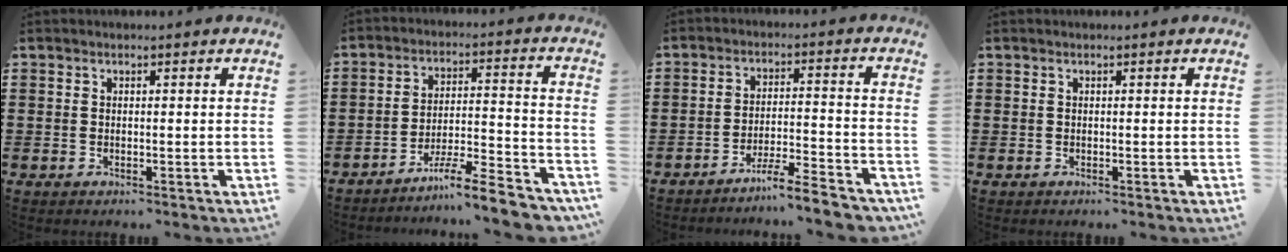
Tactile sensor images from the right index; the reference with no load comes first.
{"total": 8.5, "force": [-7.5, 0.4, 4.1], "torque": [-0.062, 0.009, -0.143]}
{"total": 6.4, "force": [-5.8, 0.0, 2.7], "torque": [-0.048, -0.005, -0.111]}
{"total": 0.0}